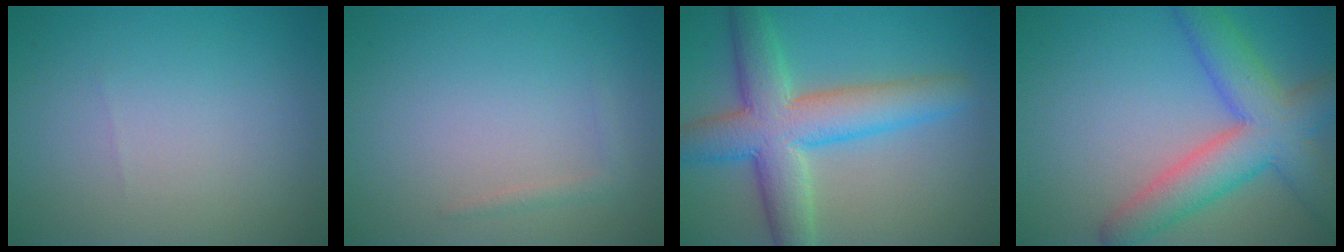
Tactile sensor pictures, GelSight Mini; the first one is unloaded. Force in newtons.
{"total": 0.9, "press": 0.9, "slide": 0.1}
{"total": 8.3, "press": 8.3, "slide": 0.2}
{"total": 7.6, "press": 7.6, "slide": 0.4}